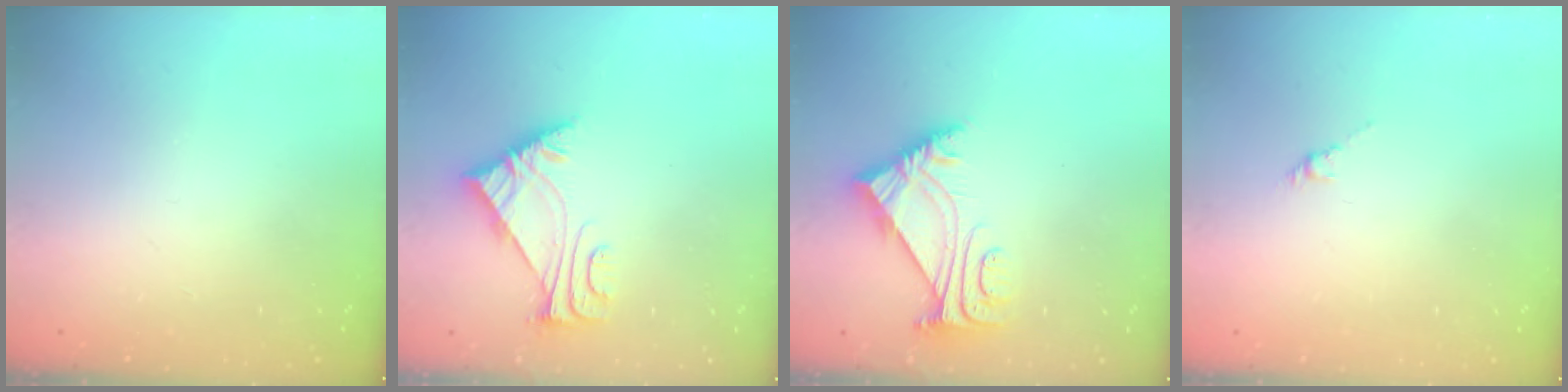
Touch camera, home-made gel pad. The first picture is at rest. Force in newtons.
{"total": 5.4, "press": 5.3, "slide": 1.1}
{"total": 5.8, "press": 5.7, "slide": 1.1}
{"total": 3.3, "press": 3.2, "slide": 0.8}